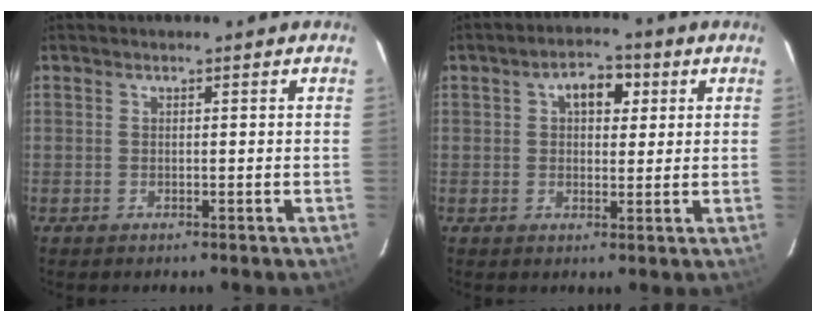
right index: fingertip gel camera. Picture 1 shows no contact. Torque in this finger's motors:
{"motor_torque": [0.10, -0.04, 0.29, 0.05]}